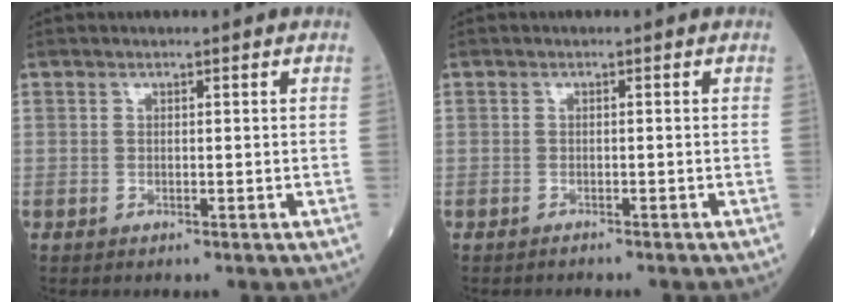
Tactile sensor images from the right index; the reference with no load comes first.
{"total": 1.5, "force": [-1.4, 0.0, 0.6], "torque": [-0.011, 0.000, -0.017]}